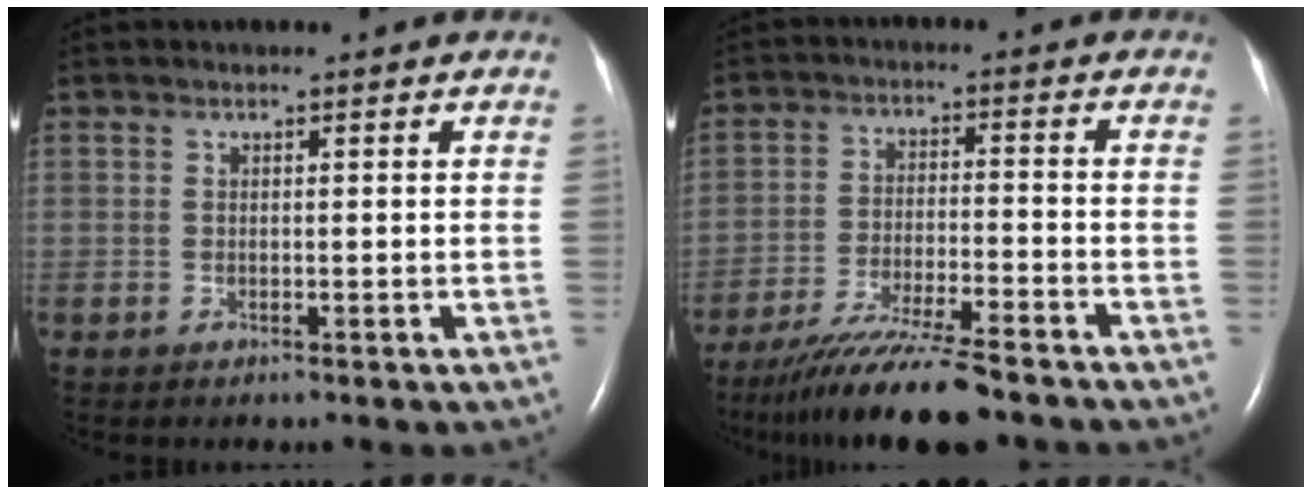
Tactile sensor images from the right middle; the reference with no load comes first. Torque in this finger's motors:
{"motor_torque": [1.10, -1.04, 0.37, 0.07]}